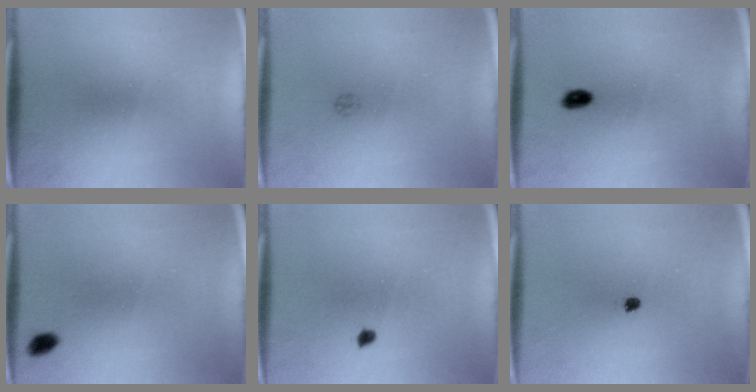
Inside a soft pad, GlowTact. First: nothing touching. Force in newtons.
{"total": 1.0}
{"total": 1.9}
{"total": 2.0}
{"total": 1.1}
{"total": 1.3}